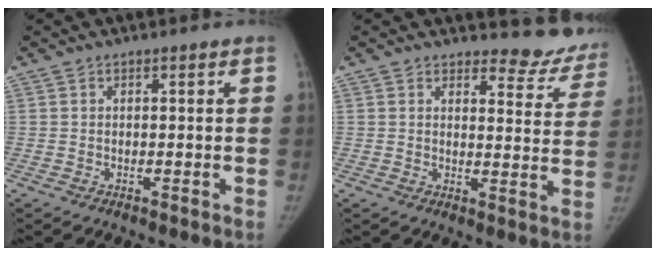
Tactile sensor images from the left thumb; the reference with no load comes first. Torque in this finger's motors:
{"motor_torque": [0.04, -0.07, -0.01, 0.10, 0.00]}